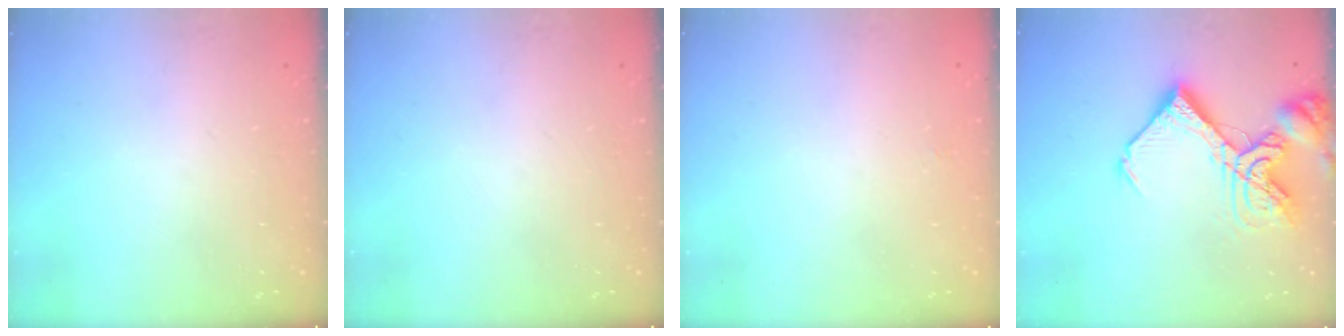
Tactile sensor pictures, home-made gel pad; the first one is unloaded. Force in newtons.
{"total": 0.0}
{"total": 2.3, "press": 2.3, "slide": 0.3}
{"total": 16.5, "press": 16.4, "slide": 2.1}